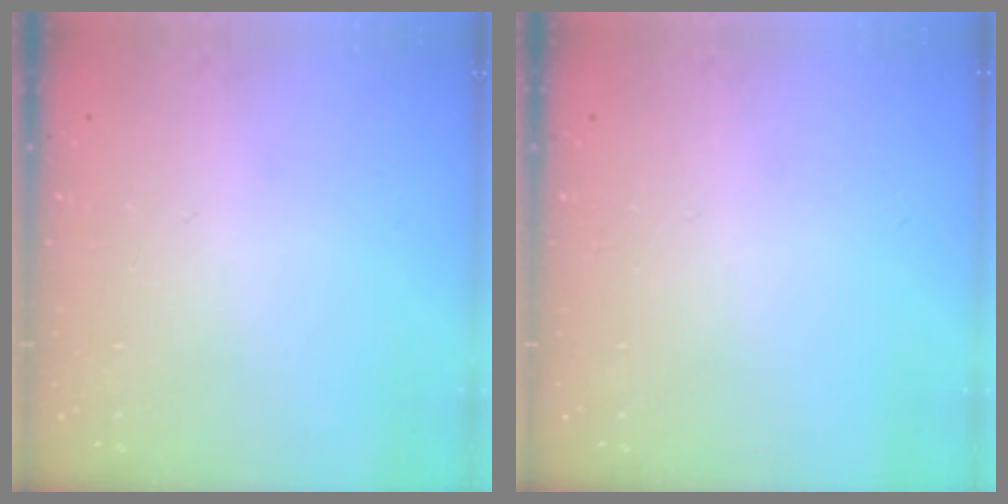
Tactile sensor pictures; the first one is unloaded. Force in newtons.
{"total": 0.0}